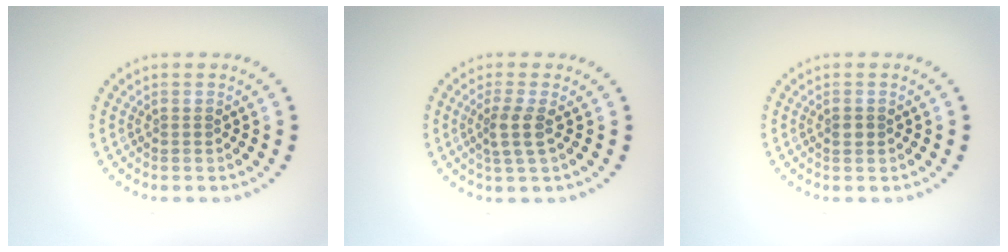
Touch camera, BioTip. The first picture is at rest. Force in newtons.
{"total": 2.3, "press": 1.9, "slide": 1.4}
{"total": 1.1, "press": 1.1, "slide": 0.1}